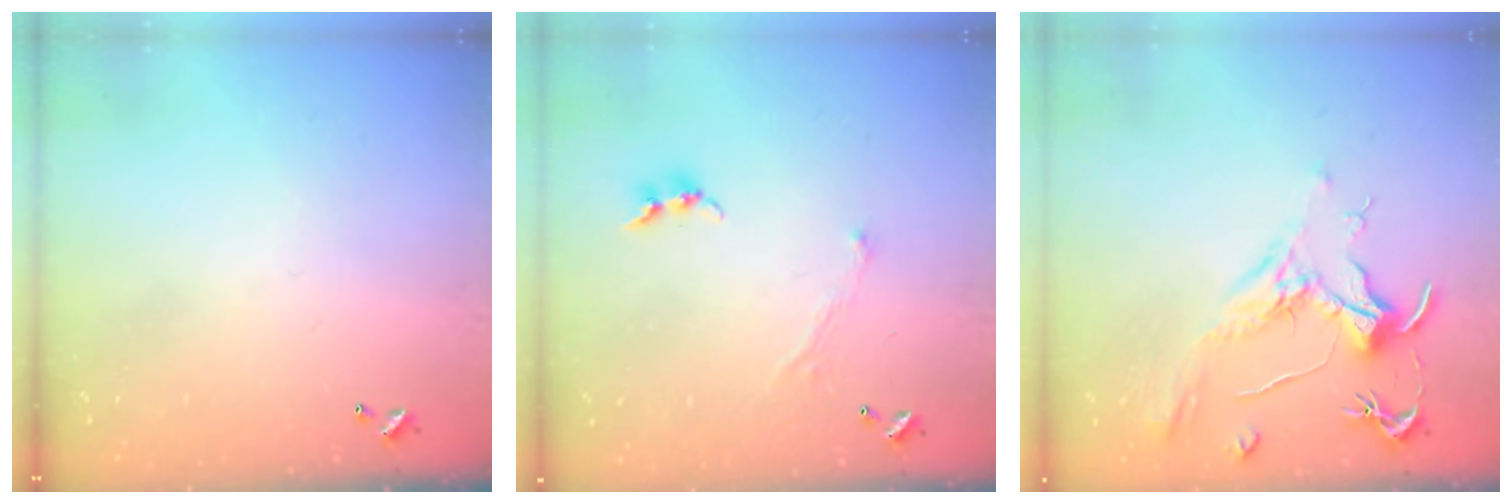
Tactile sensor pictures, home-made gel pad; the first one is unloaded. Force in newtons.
{"total": 1.3, "press": 1.2, "slide": 0.5}
{"total": 2.1, "press": 2.0, "slide": 0.8}